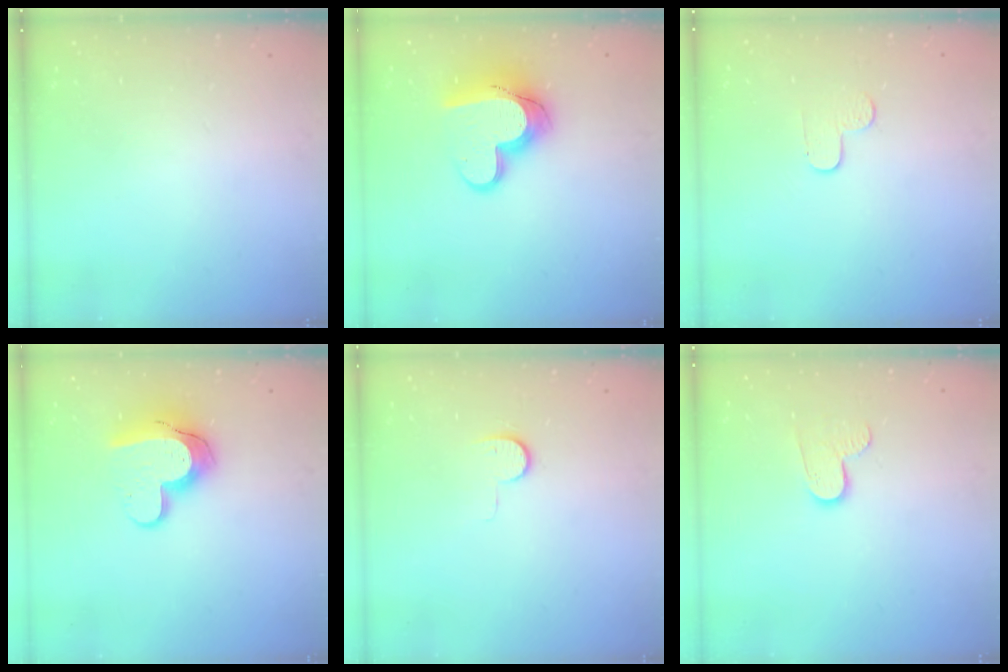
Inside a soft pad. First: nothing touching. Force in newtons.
{"total": 14.5, "press": 14.5, "slide": 1.2}
{"total": 4.6, "press": 4.6, "slide": 0.5}
{"total": 13.3, "press": 13.3, "slide": 1.1}
{"total": 6.2, "press": 6.2, "slide": 0.6}
{"total": 6.9, "press": 6.9, "slide": 0.2}